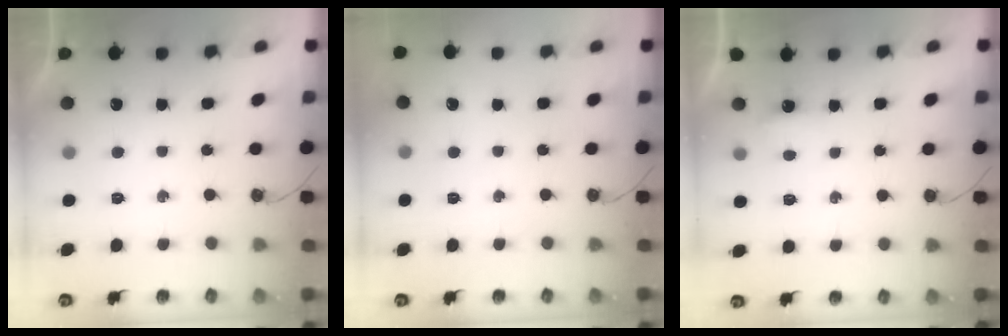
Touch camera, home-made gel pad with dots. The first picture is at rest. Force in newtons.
{"total": 0.0}
{"total": 13.3, "press": 4.4, "slide": 12.6}